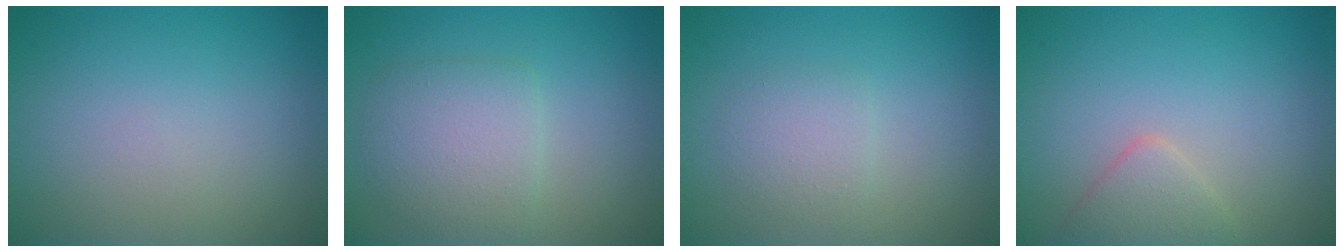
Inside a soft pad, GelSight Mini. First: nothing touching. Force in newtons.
{"total": 3.7, "press": 3.7, "slide": 0.1}
{"total": 1.9, "press": 1.9, "slide": 0.0}
{"total": 2.2, "press": 2.2, "slide": 0.2}